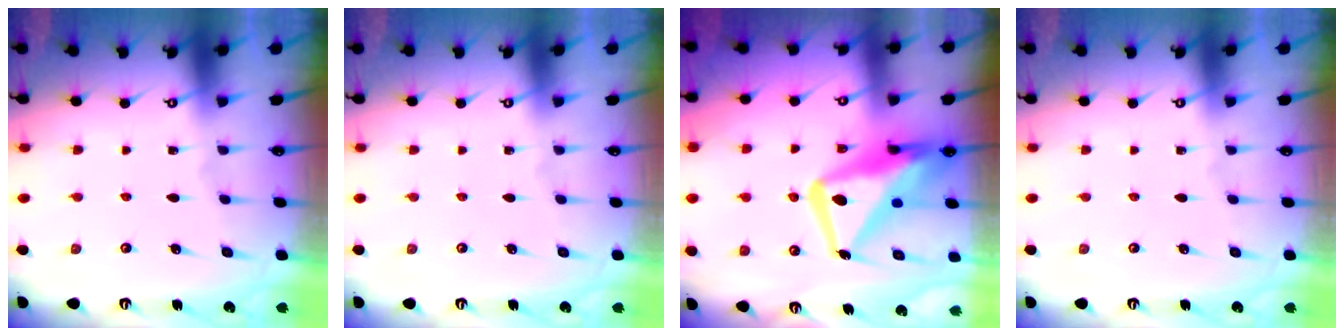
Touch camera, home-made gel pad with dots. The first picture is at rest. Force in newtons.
{"total": 0.0}
{"total": 17.7, "press": 17.6, "slide": 1.7}
{"total": 0.0}